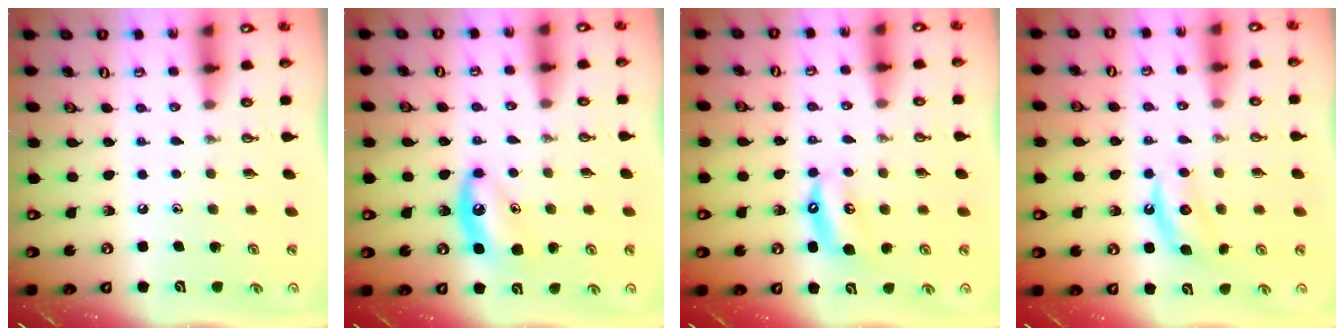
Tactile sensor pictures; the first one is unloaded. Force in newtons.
{"total": 8.3, "press": 8.2, "slide": 0.8}
{"total": 5.3, "press": 5.2, "slide": 0.8}
{"total": 5.8, "press": 5.8, "slide": 0.7}